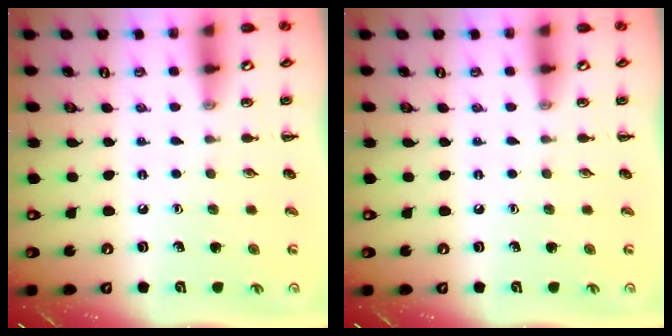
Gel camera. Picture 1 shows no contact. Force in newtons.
{"total": 0.0}